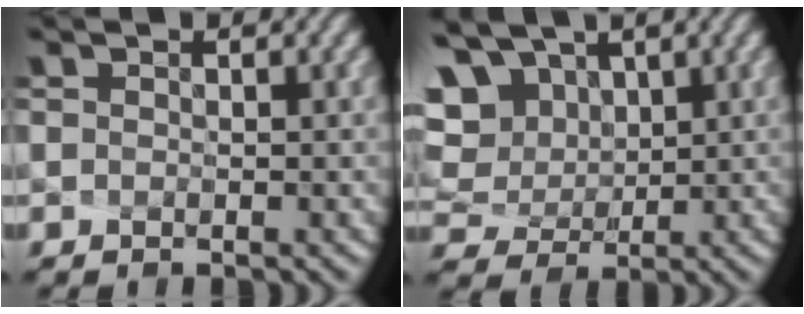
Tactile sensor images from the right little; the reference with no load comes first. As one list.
[{"total": 11.9, "force": [5.7, 8.3, 6.3], "torque": [-0.151, 0.030, 0.109]}]